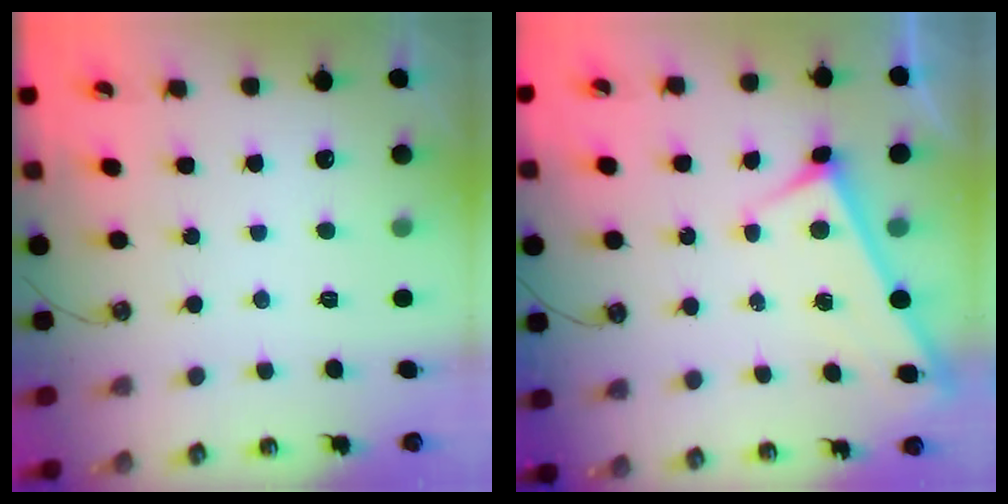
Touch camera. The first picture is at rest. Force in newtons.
{"total": 3.2, "press": 3.2, "slide": 0.3}